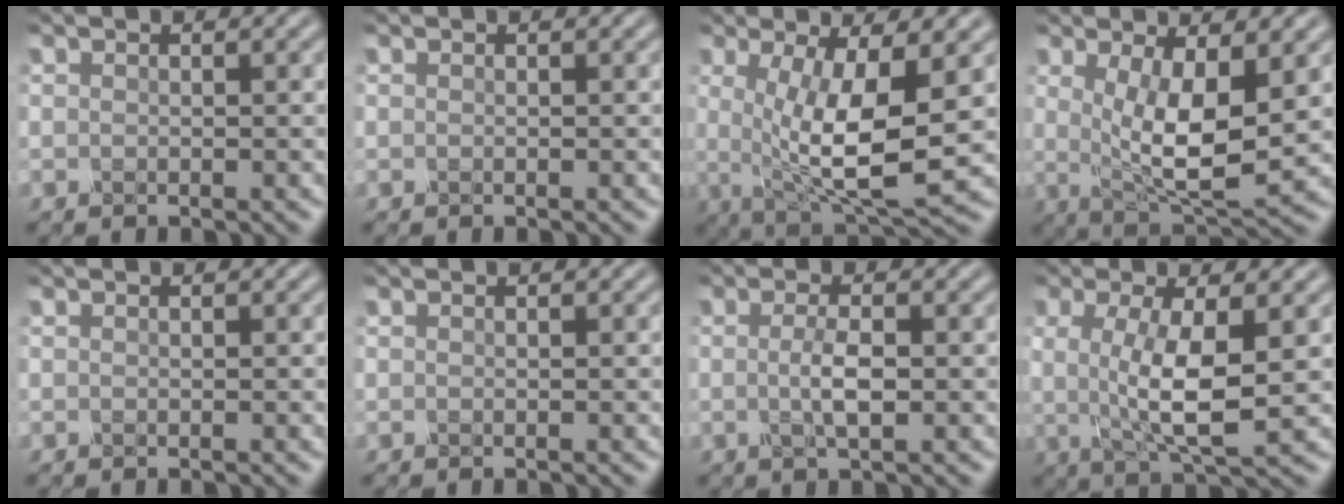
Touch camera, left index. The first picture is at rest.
{"total": 0.0}
{"total": 8.5, "force": [-0.1, 2.3, 8.2], "torque": [-0.144, -0.012, 0.005]}
{"total": 7.2, "force": [0.7, 2.3, 6.7], "torque": [-0.121, -0.012, 0.020]}
{"total": 0.0}
{"total": 0.0}
{"total": 2.6, "force": [-0.1, 0.7, 2.5], "torque": [-0.050, 0.000, -0.004]}
{"total": 6.5, "force": [0.2, 1.7, 6.3], "torque": [-0.119, -0.007, 0.005]}